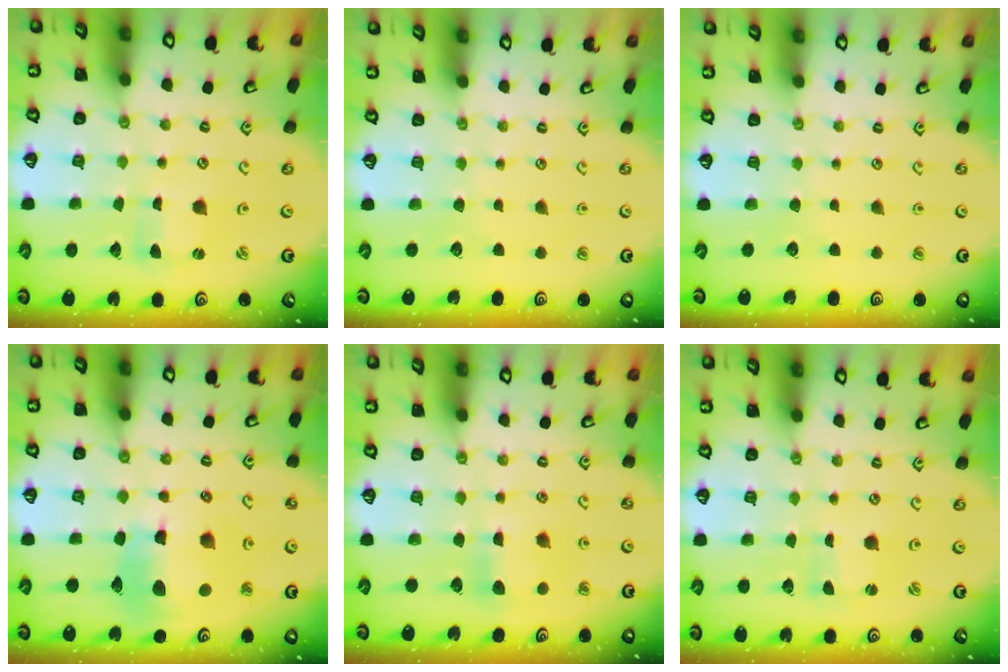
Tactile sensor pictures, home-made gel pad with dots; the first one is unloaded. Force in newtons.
{"total": 0.0}
{"total": 0.0}
{"total": 14.7, "press": 14.6, "slide": 2.0}
{"total": 6.4, "press": 6.4, "slide": 0.7}
{"total": 0.6, "press": 0.5, "slide": 0.2}